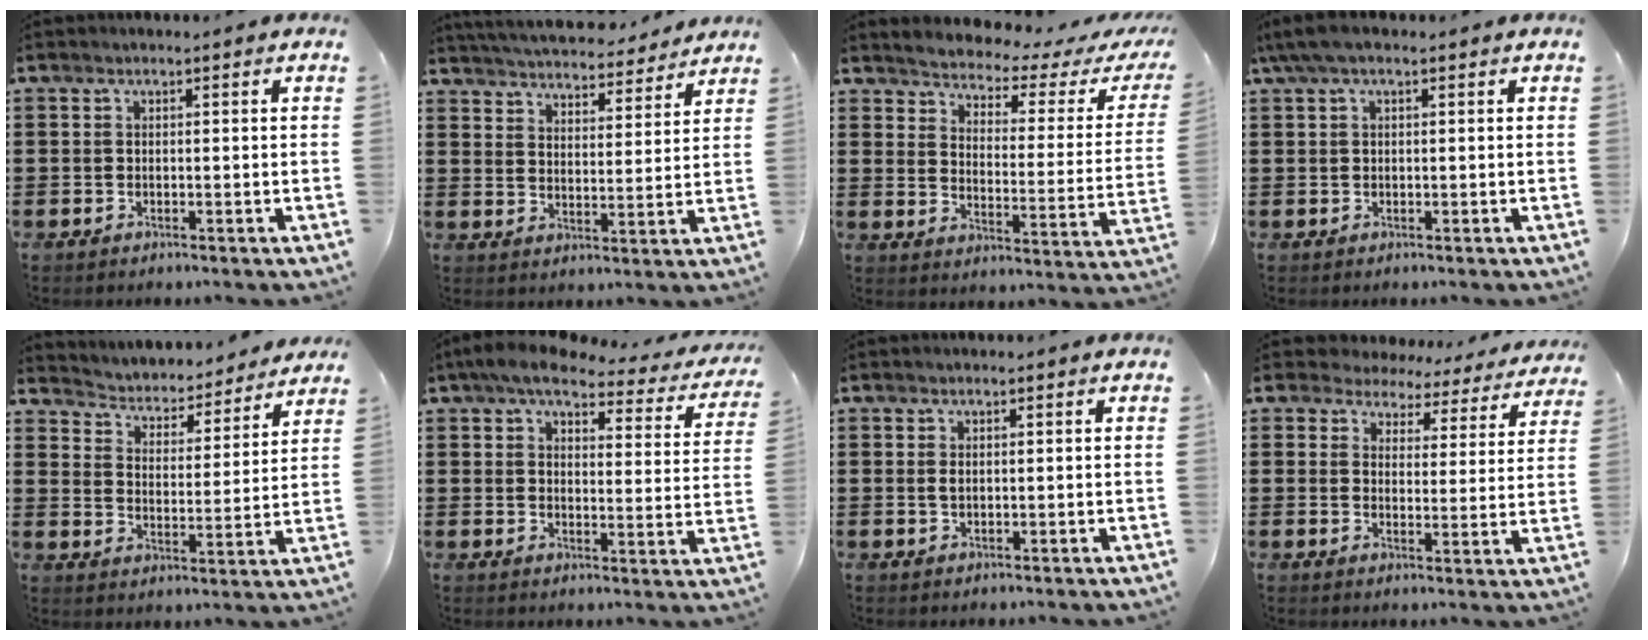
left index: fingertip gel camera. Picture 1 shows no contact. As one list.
[{"total": 4.9, "force": [4.8, 0.1, 0.5], "torque": [-0.033, -0.035, 0.081]}, {"total": 2.6, "force": [2.6, 0.2, 0.6], "torque": [-0.033, -0.028, 0.034]}, {"total": 2.6, "force": [1.0, 0.8, 2.3], "torque": [-0.052, 0.001, 0.015]}, {"total": 3.2, "force": [3.2, 0.3, -0.1], "torque": [-0.021, -0.034, 0.046]}, {"total": 6.3, "force": [5.2, 1.4, 3.3], "torque": [-0.078, -0.024, 0.087]}, {"total": 1.0, "force": [0.3, 0.4, 0.9], "torque": [-0.019, 0.004, 0.004]}, {"total": 4.5, "force": [4.3, 1.5, 0.3], "torque": [-0.033, -0.024, 0.073]}]